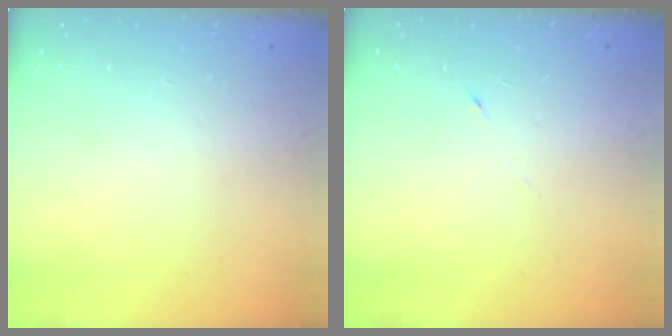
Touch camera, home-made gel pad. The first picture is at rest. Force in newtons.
{"total": 3.1, "press": 3.0, "slide": 1.0}